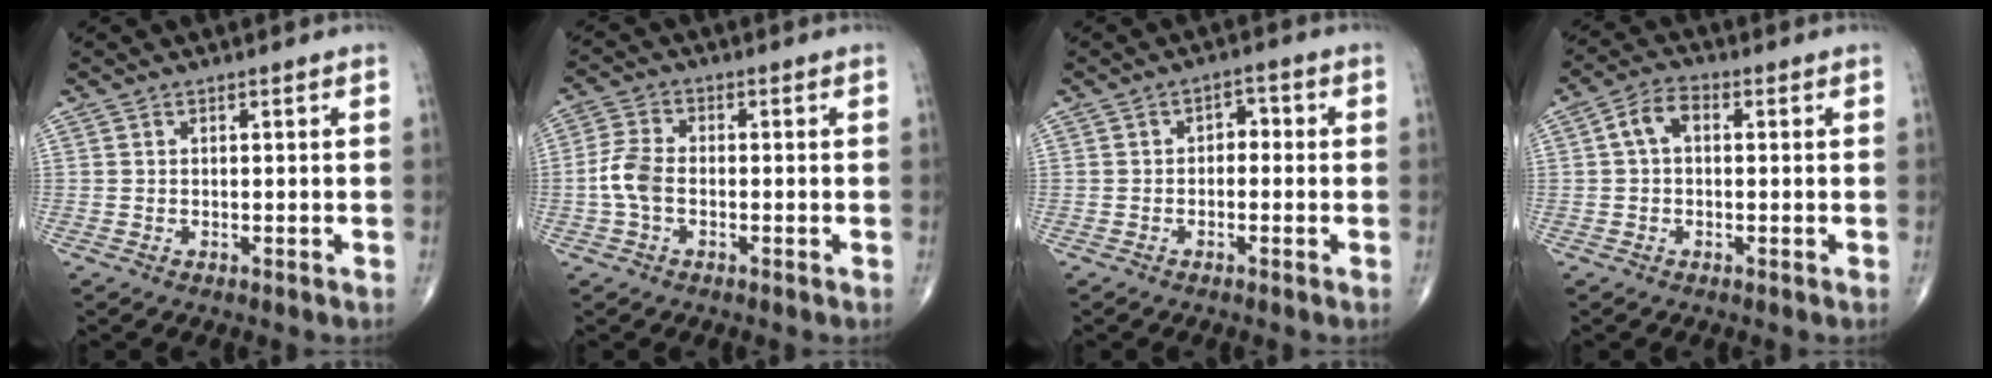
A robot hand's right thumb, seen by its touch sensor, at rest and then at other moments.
{"total": 5.4, "force": [-1.2, 3.2, 4.2], "torque": [-0.098, 0.016, -0.030]}
{"total": 3.0, "force": [-0.2, 2.1, 2.2], "torque": [-0.012, 0.015, -0.013]}
{"total": 5.0, "force": [0.6, 3.1, 3.9], "torque": [-0.068, 0.018, 0.003]}